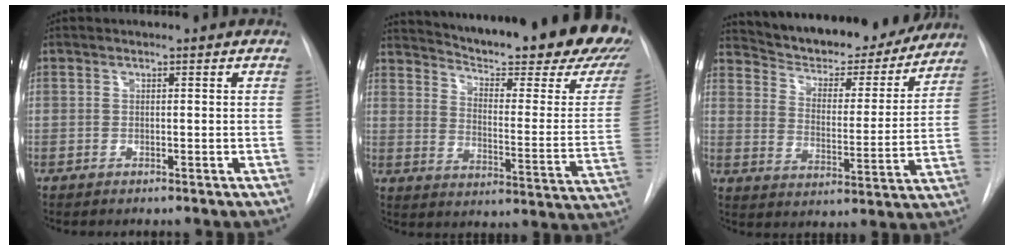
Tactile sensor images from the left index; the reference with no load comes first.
{"total": 31.6, "force": [26.9, 4.4, 16.0], "torque": [-0.224, -0.103, 0.335]}
{"total": 21.0, "force": [19.3, 5.1, 6.7], "torque": [-0.103, -0.011, 0.272]}